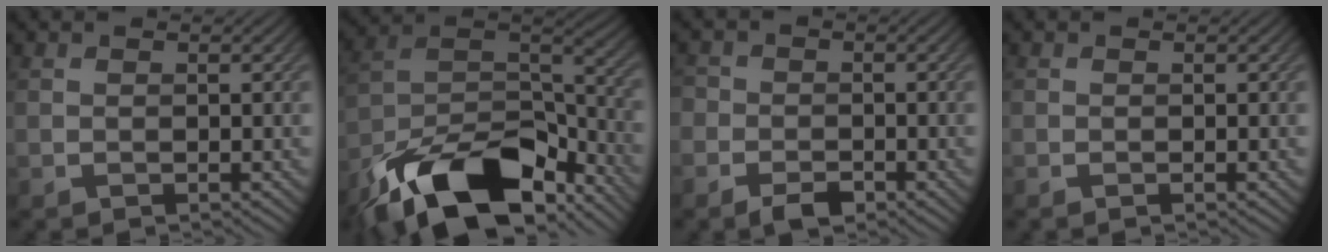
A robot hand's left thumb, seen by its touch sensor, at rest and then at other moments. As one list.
[{"total": 18.1, "force": [-12.4, 8.1, 10.3], "torque": [-0.228, -0.033, -0.214]}, {"total": 3.6, "force": [-2.0, 2.5, 1.6], "torque": [-0.029, -0.005, -0.049]}, {"total": 0.0}]